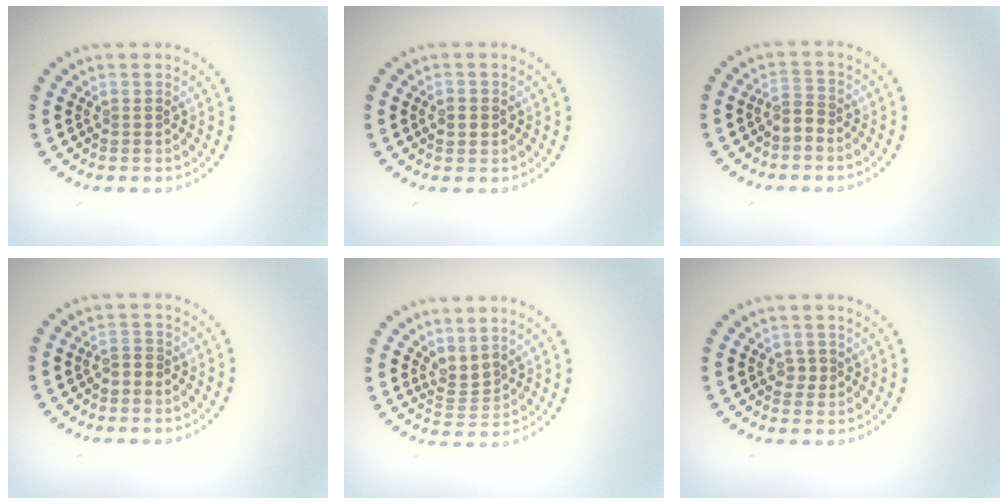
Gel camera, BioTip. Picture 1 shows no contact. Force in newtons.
{"total": 1.2, "press": 1.2, "slide": 0.1}
{"total": 1.7, "press": 1.2, "slide": 1.1}
{"total": 1.2, "press": 1.0, "slide": 0.7}
{"total": 1.8, "press": 1.4, "slide": 1.1}
{"total": 1.1, "press": 1.0, "slide": 0.5}